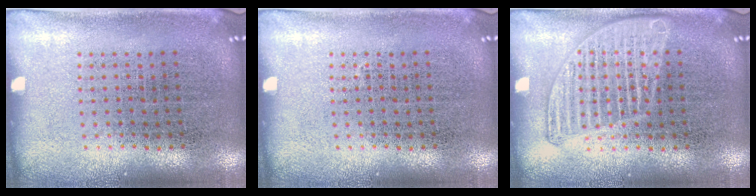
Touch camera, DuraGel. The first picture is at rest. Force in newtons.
{"total": 0.0}
{"total": 2.4, "press": 2.3, "slide": 0.3}